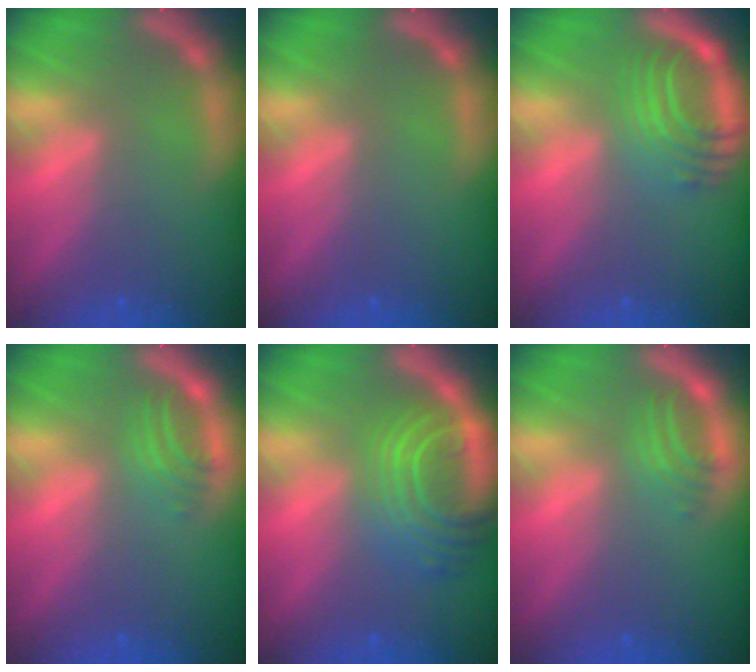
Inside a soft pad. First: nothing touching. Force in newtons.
{"total": 0.0}
{"total": 6.5}
{"total": 2.5}
{"total": 9.0}
{"total": 2.5}